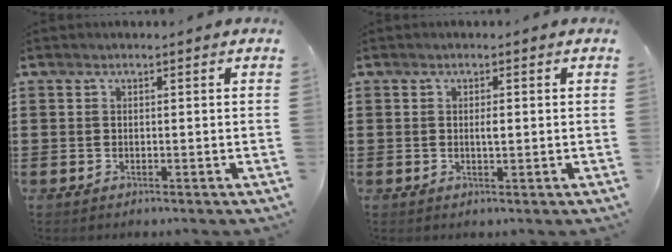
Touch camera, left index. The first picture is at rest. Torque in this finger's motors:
{"motor_torque": [0.61, 0.05, 0.08, 0.04]}